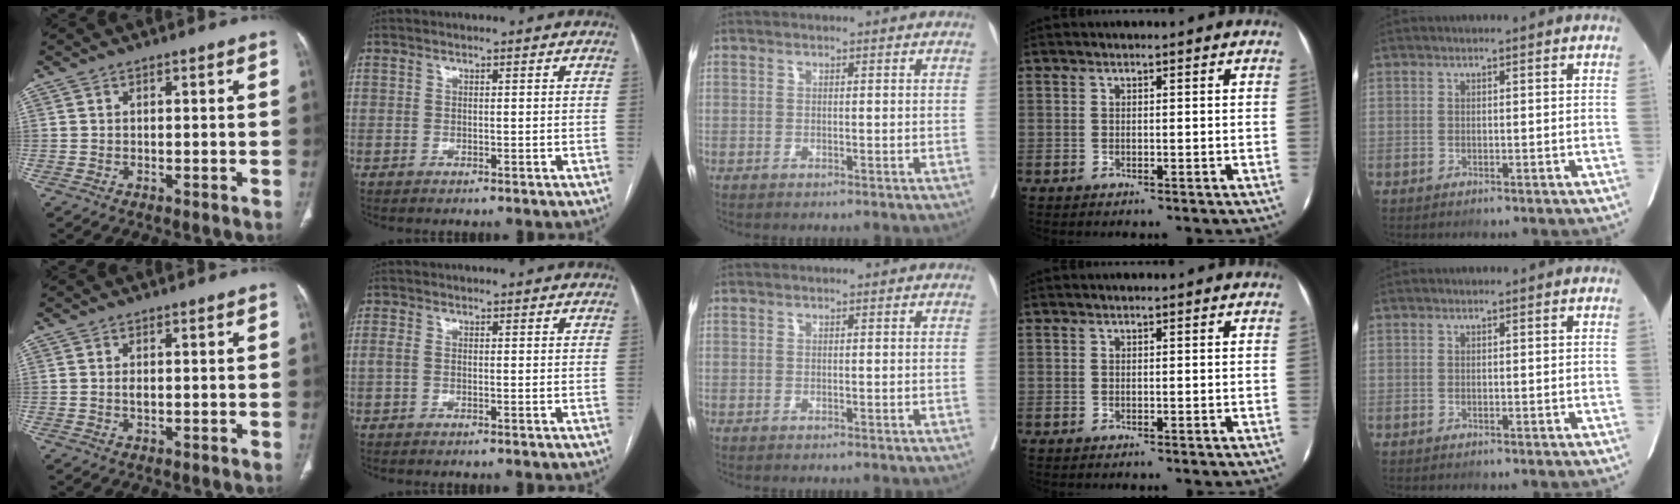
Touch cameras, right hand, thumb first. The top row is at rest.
{"thumb": {"total": 1.2, "force": [0.1, 0.6, 1.0], "torque": [-0.019, -0.001, 0.003]}, "index": {"total": 1.2, "force": [-0.2, 0.6, 1.0], "torque": [-0.022, 0.003, -0.005]}}